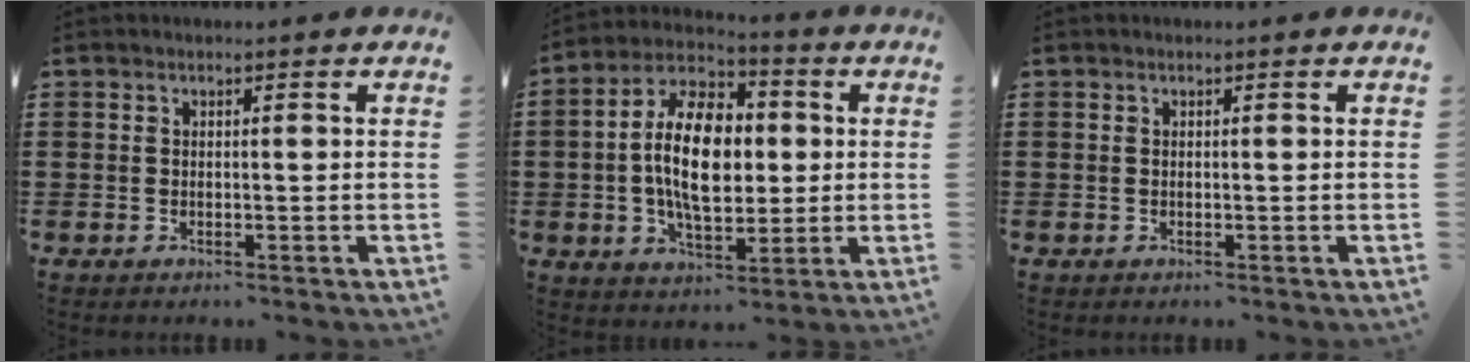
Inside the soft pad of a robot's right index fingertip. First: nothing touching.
{"total": 13.1, "force": [0.4, 7.3, 10.9], "torque": [-0.220, 0.005, 0.002]}
{"total": 0.0}